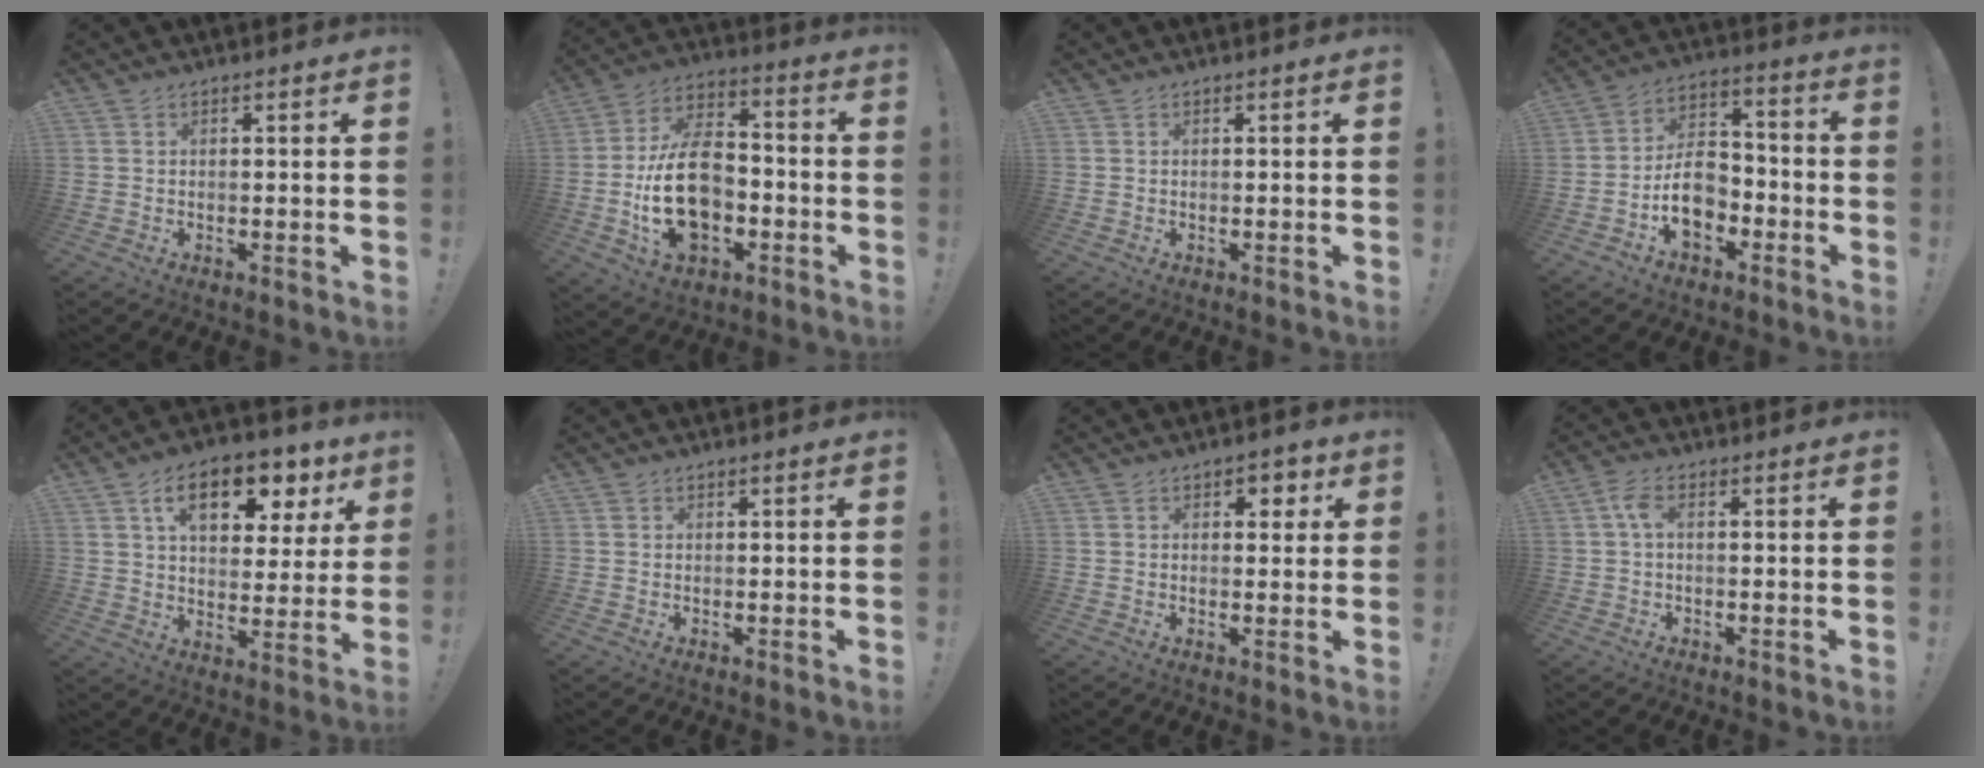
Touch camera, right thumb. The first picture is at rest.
{"total": 20.9, "force": [-4.4, 13.9, 15.0], "torque": [-0.259, 0.031, -0.064]}
{"total": 0.0}
{"total": 12.3, "force": [-4.7, 8.6, 7.5], "torque": [-0.114, 0.034, -0.081]}
{"total": 14.2, "force": [7.4, 7.7, 9.4], "torque": [-0.140, -0.030, 0.125]}
{"total": 0.5, "force": [0.2, 0.5, 0.1], "torque": [0.003, 0.001, 0.003]}
{"total": 3.2, "force": [1.2, 2.4, 1.7], "torque": [-0.006, -0.003, 0.012]}
{"total": 4.0, "force": [0.5, 1.6, 3.6], "torque": [-0.075, 0.005, 0.006]}